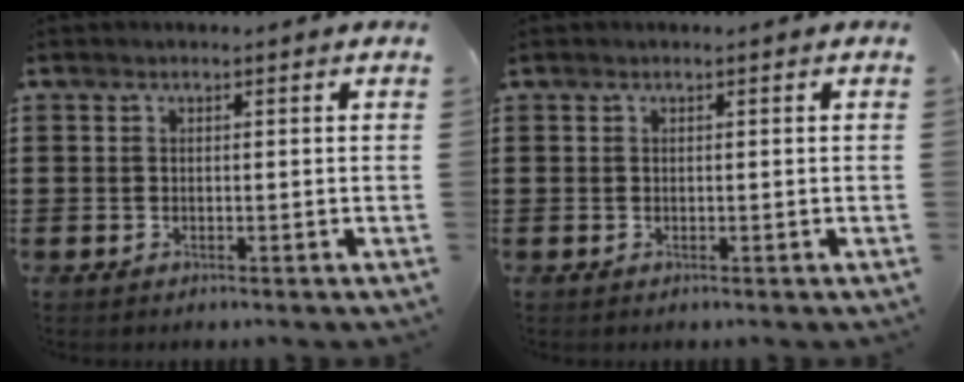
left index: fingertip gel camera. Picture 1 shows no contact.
{"total": 0.0}